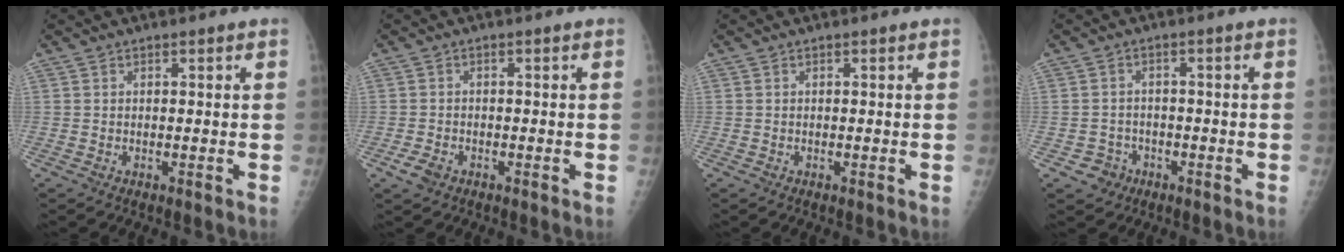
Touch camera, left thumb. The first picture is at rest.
{"total": 2.7, "force": [-1.6, 1.8, 1.3], "torque": [-0.024, 0.005, -0.025]}
{"total": 0.0}
{"total": 3.7, "force": [-1.9, 3.2, 0.1], "torque": [0.022, 0.015, -0.029]}